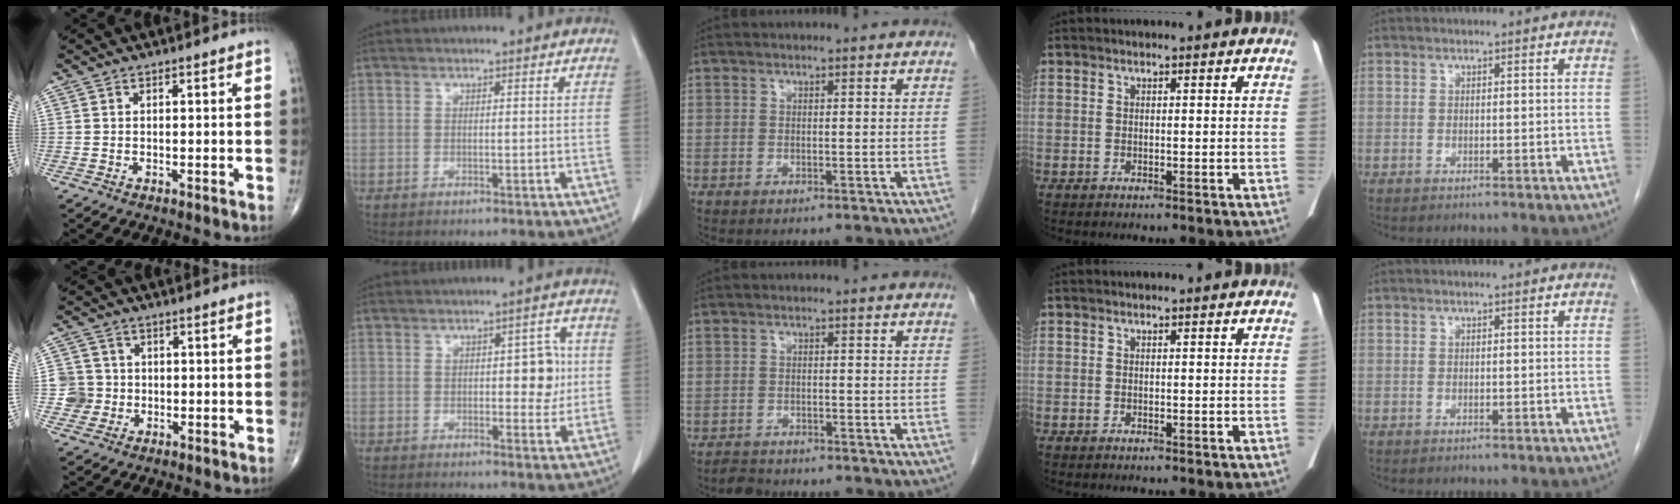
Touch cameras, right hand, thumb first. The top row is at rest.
{"thumb": {"total": 4.6, "force": [-0.6, 4.5, 0.0], "torque": [0.031, 0.012, -0.016]}, "index": {"total": 5.4, "force": [0.6, 2.6, 4.7], "torque": [-0.051, 0.008, 0.010]}, "middle": {"total": 1.9, "force": [-1.8, 0.6, 0.0], "torque": [-0.007, -0.003, -0.029]}}